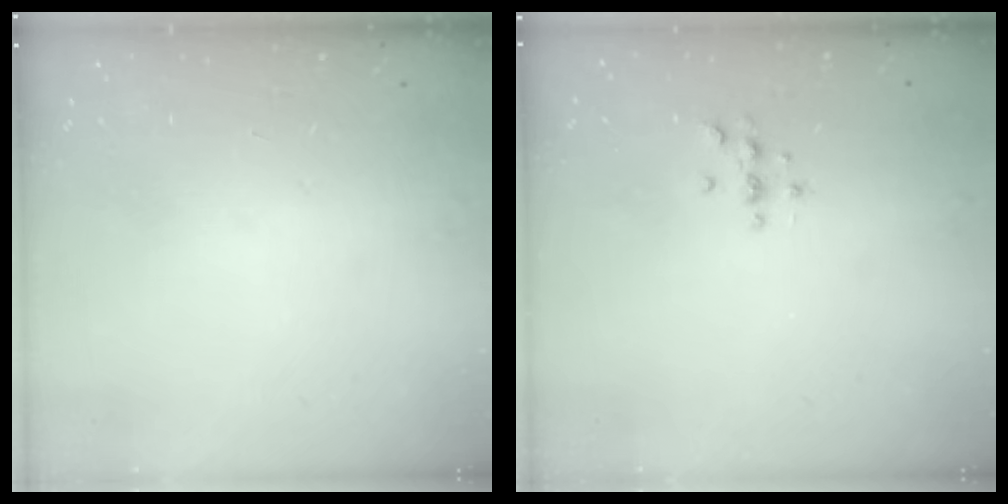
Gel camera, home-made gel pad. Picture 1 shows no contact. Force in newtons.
{"total": 3.0, "press": 3.0, "slide": 0.4}